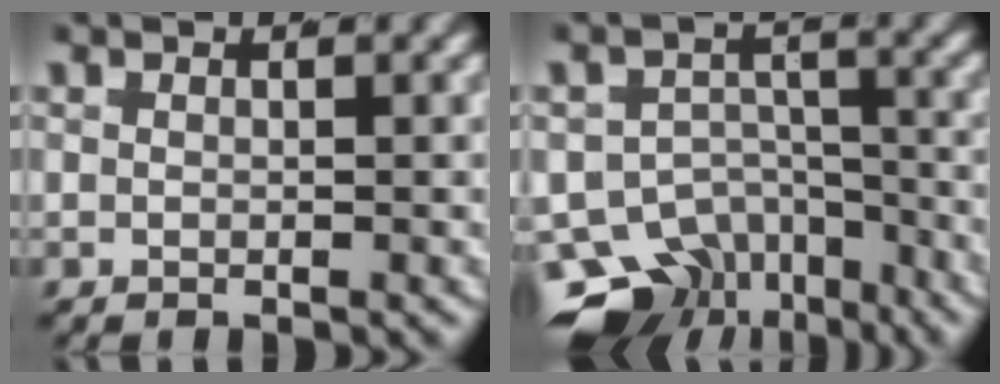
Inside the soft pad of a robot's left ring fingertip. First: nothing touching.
{"total": 15.7, "force": [-8.7, 11.7, 5.7], "torque": [-0.114, -0.067, -0.143]}